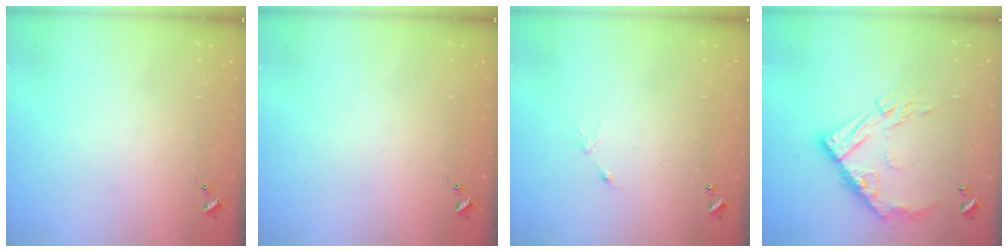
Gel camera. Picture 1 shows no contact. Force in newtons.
{"total": 0.0}
{"total": 4.8, "press": 4.8, "slide": 0.3}
{"total": 14.5, "press": 14.5, "slide": 1.1}